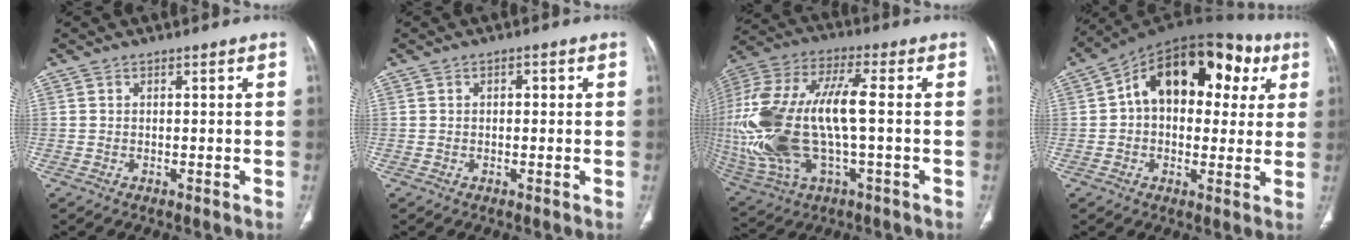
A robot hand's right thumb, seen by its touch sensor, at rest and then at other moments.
{"total": 1.3, "force": [0.3, 0.8, 1.0], "torque": [-0.017, 0.006, 0.005]}
{"total": 27.0, "force": [-1.8, 11.2, 24.5], "torque": [-0.585, 0.008, -0.022]}
{"total": 21.2, "force": [5.8, 13.2, 15.5], "torque": [-0.183, 0.035, 0.077]}